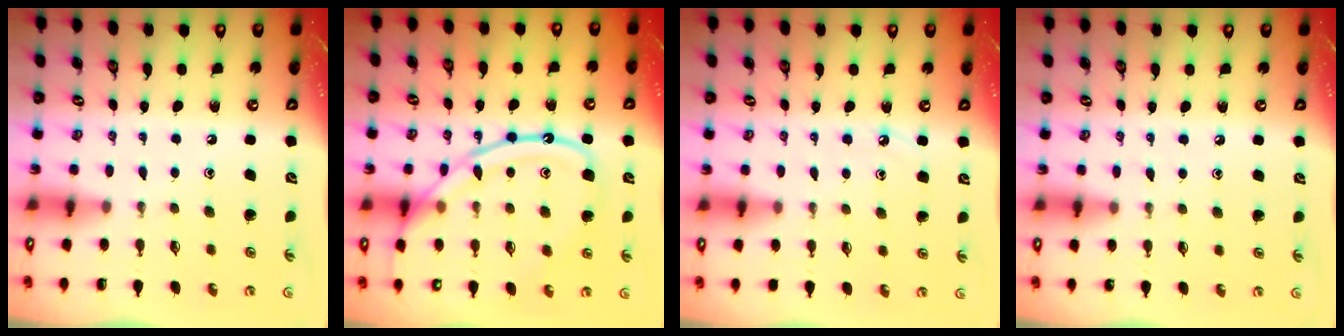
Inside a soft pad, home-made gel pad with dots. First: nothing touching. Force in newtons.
{"total": 15.7, "press": 15.6, "slide": 1.4}
{"total": 4.6, "press": 4.6, "slide": 0.3}
{"total": 6.5, "press": 6.5, "slide": 0.7}